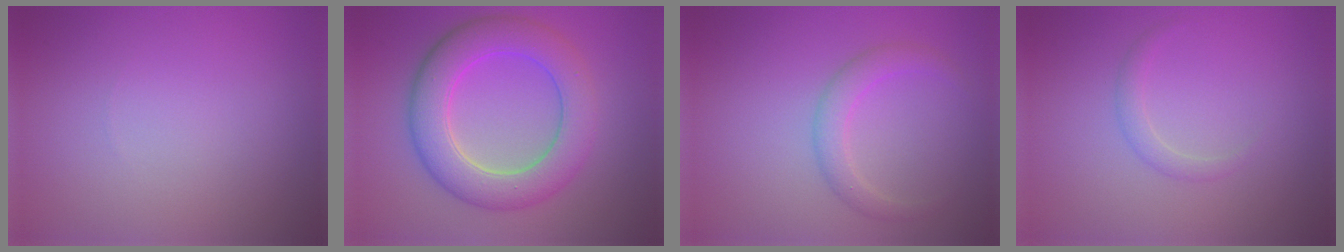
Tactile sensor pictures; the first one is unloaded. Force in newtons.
{"total": 7.2, "press": 7.2, "slide": 0.5}
{"total": 2.2, "press": 2.2, "slide": 0.1}
{"total": 0.7, "press": 0.7, "slide": 0.1}